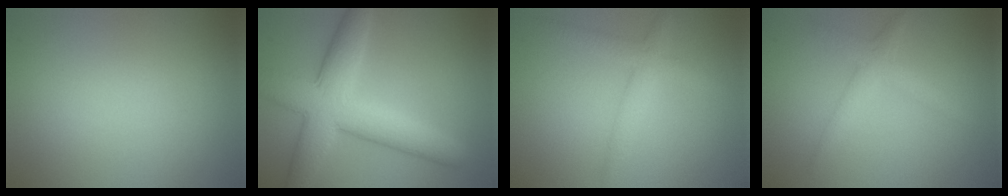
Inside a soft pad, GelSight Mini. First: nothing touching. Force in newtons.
{"total": 7.9, "press": 7.9, "slide": 0.3}
{"total": 2.6, "press": 2.6, "slide": 0.1}
{"total": 2.3, "press": 2.3, "slide": 0.1}